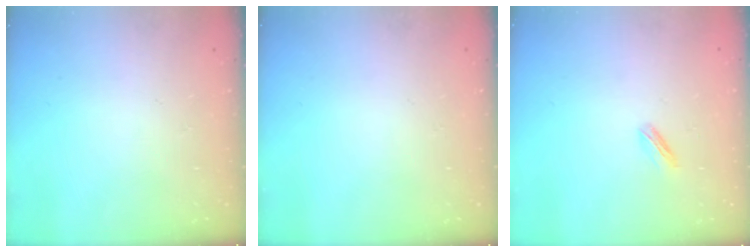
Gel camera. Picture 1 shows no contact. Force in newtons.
{"total": 0.0}
{"total": 2.2, "press": 2.2, "slide": 0.5}